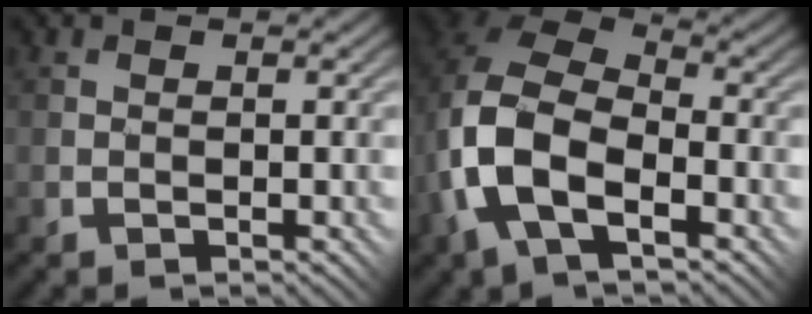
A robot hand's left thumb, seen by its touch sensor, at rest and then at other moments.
{"total": 12.9, "force": [-3.7, 7.8, 9.6], "torque": [-0.228, -0.013, -0.075]}